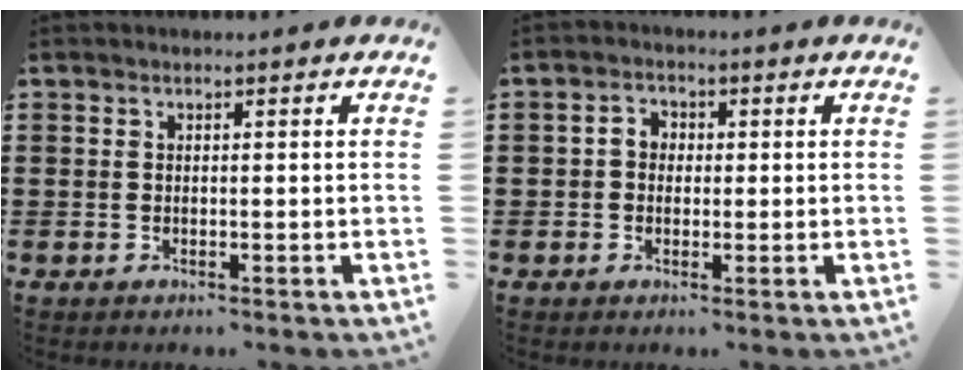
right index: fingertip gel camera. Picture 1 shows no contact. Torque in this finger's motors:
{"motor_torque": [0.30, -0.24, 0.14, 0.05]}